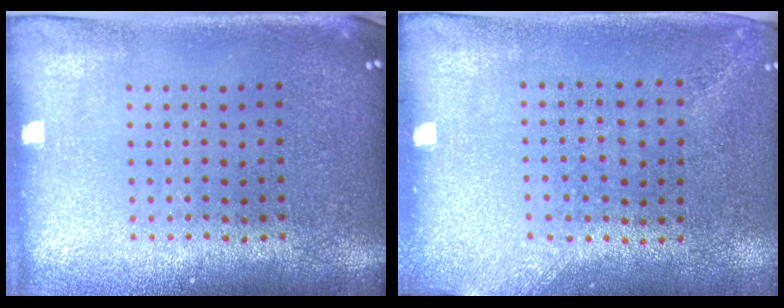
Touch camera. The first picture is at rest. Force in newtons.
{"total": 1.4, "press": 1.0, "slide": 1.0}